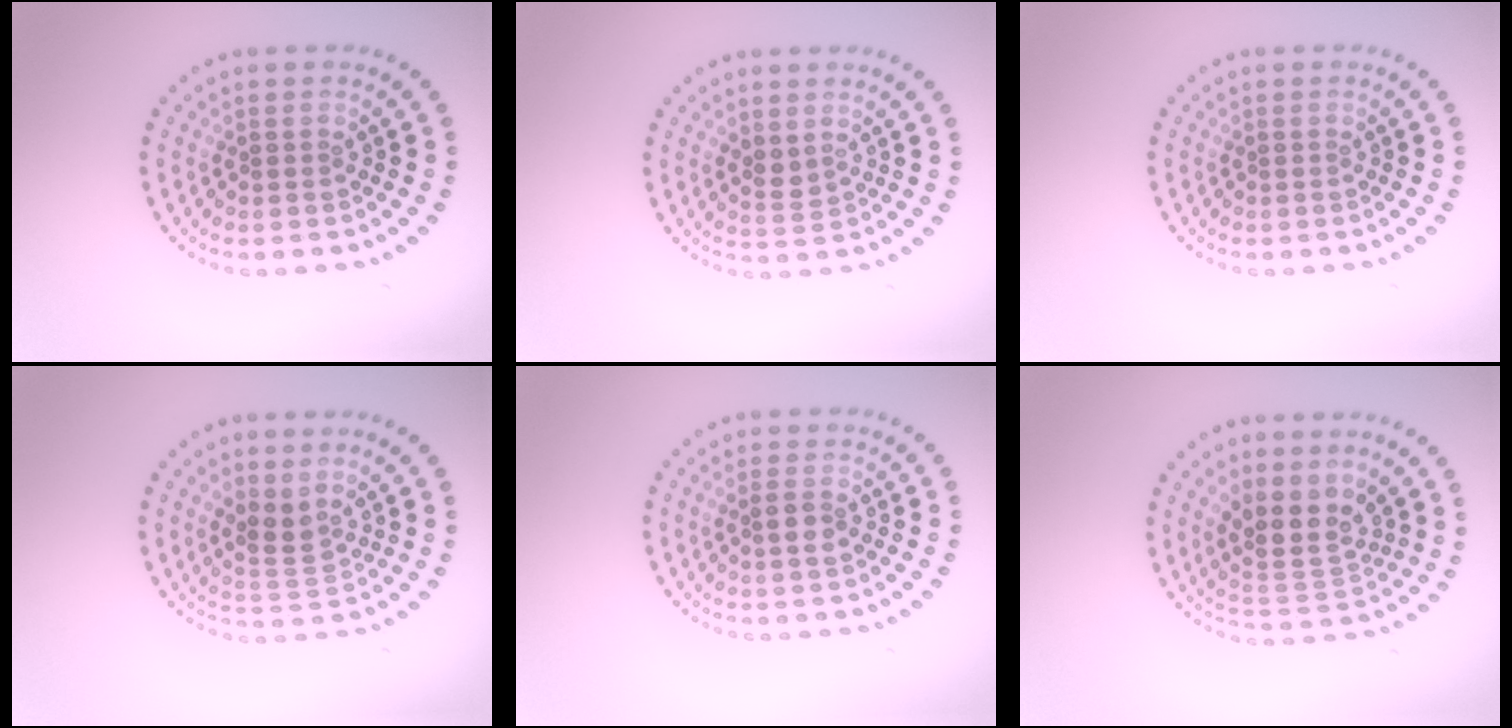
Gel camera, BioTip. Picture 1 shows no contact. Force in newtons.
{"total": 1.3, "press": 1.2, "slide": 0.6}
{"total": 0.0}
{"total": 2.3, "press": 1.7, "slide": 1.5}
{"total": 1.6, "press": 1.5, "slide": 0.5}
{"total": 3.8, "press": 3.1, "slide": 2.1}